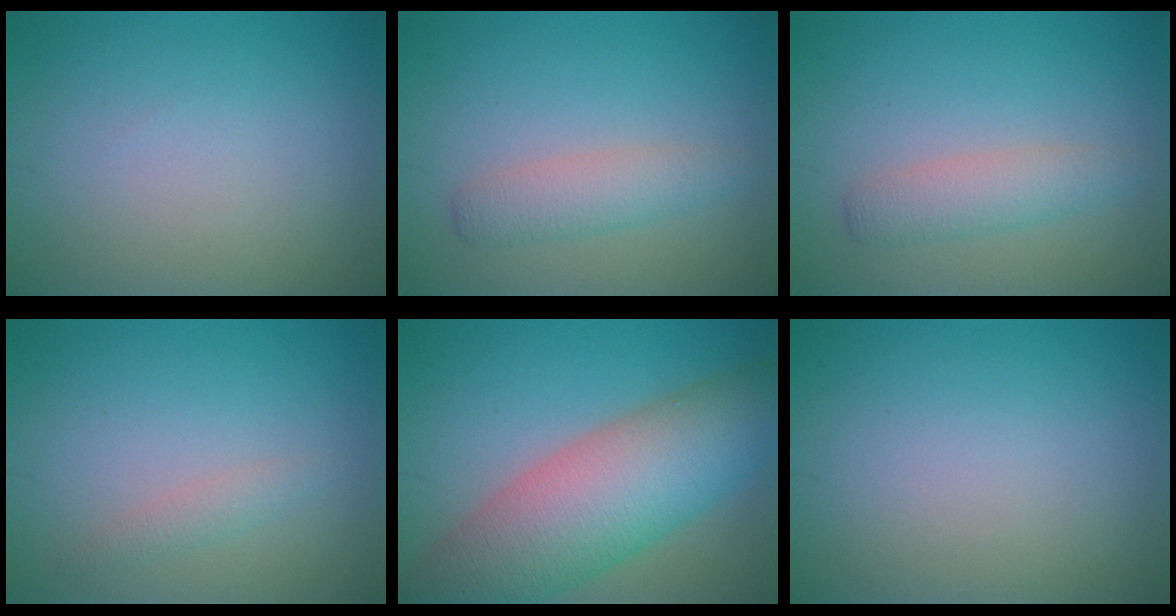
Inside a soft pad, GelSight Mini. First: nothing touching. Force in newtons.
{"total": 2.6, "press": 2.6, "slide": 0.0}
{"total": 2.6, "press": 2.6, "slide": 0.0}
{"total": 1.2, "press": 1.2, "slide": 0.1}
{"total": 10.9, "press": 10.9, "slide": 0.6}
{"total": 0.0}